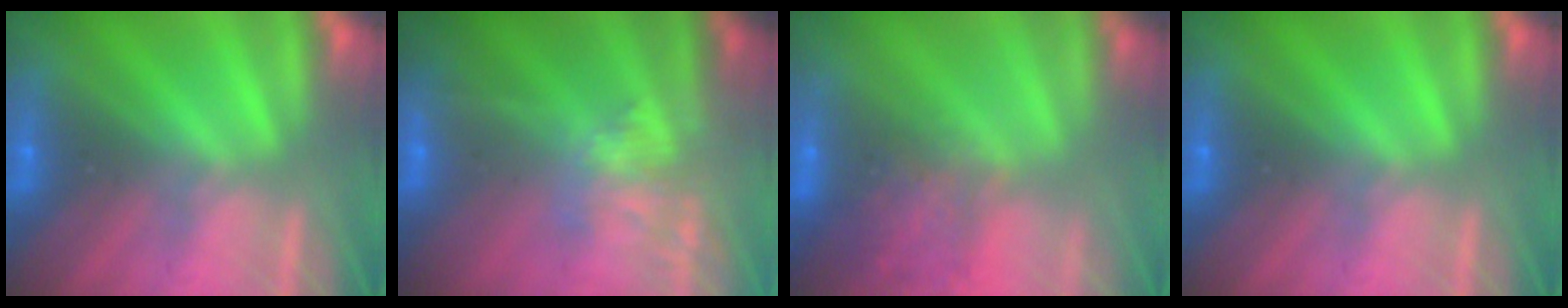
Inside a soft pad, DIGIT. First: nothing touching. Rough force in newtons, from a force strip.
{"total": 9.7}
{"total": 7.8}
{"total": 0.0}